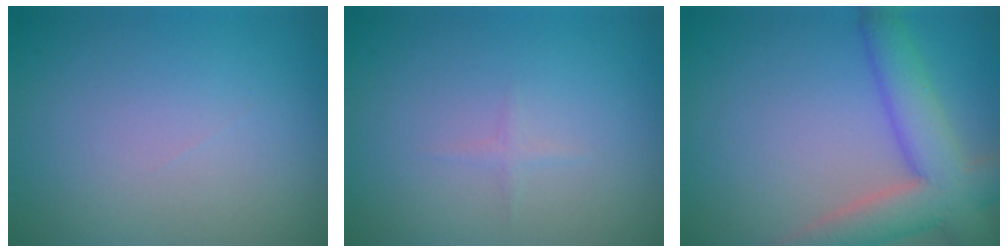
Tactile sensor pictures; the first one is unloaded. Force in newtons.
{"total": 0.6, "press": 0.6, "slide": 0.0}
{"total": 7.1, "press": 7.1, "slide": 0.3}